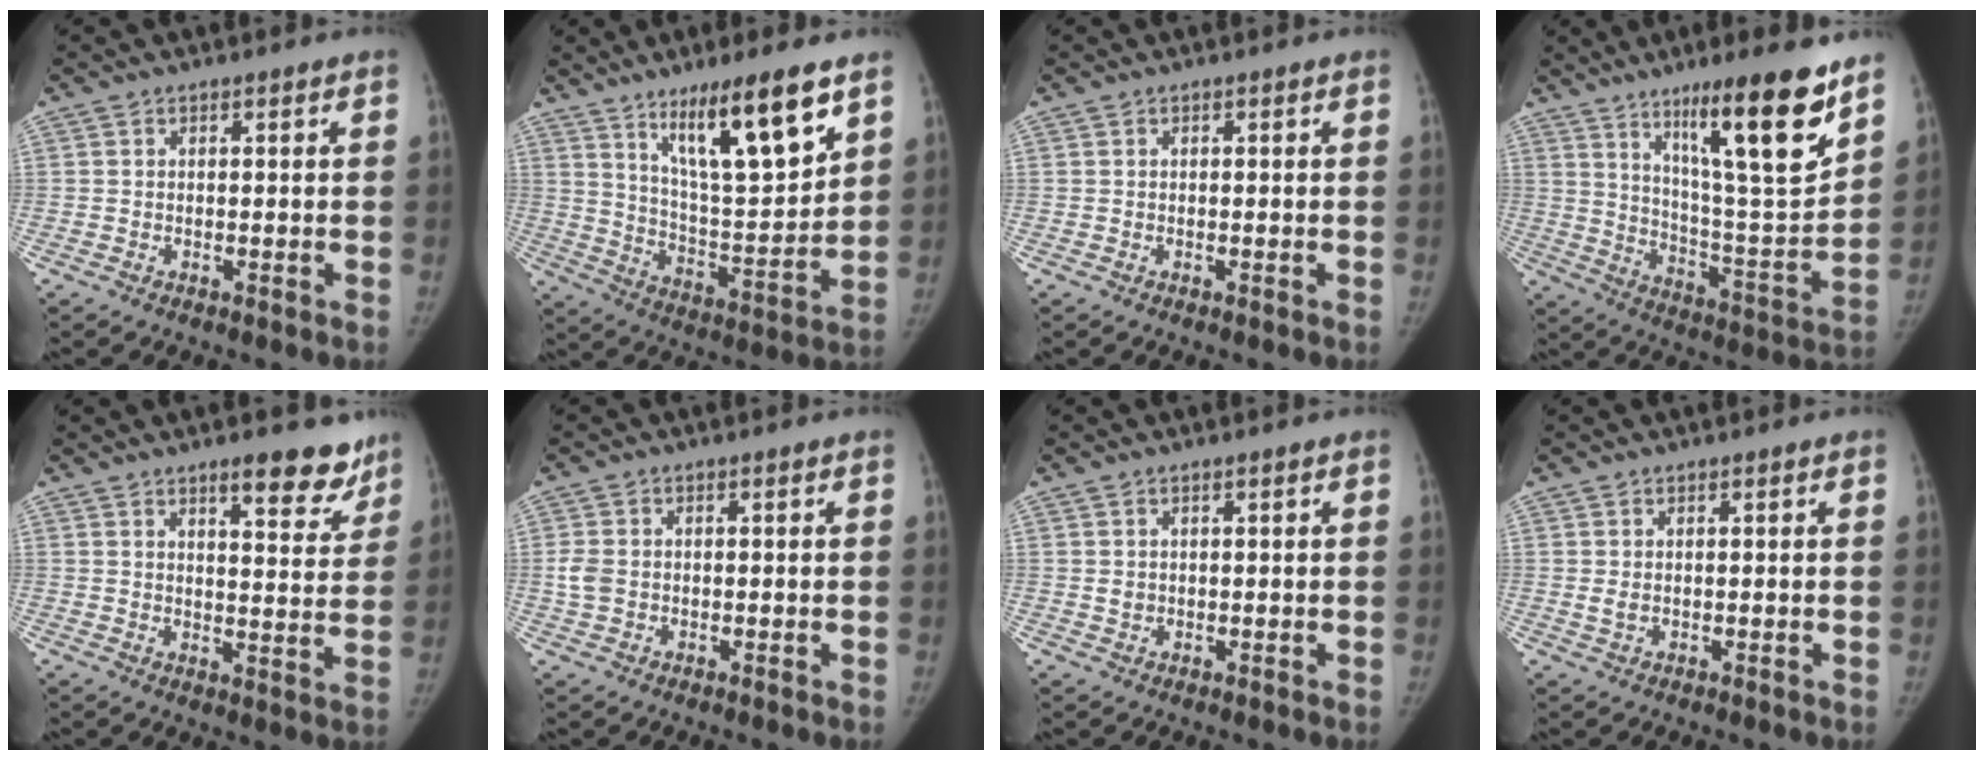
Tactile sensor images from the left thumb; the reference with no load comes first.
{"total": 17.8, "force": [10.6, 3.7, 13.8], "torque": [-0.204, -0.060, 0.192]}
{"total": 0.0}
{"total": 22.7, "force": [13.7, 3.2, 17.8], "torque": [-0.255, -0.073, 0.228]}
{"total": 10.1, "force": [7.4, 3.2, 6.1], "torque": [-0.040, -0.046, 0.099]}
{"total": 3.1, "force": [0.1, 2.4, 1.9], "torque": [-0.042, 0.001, 0.002]}
{"total": 1.3, "force": [0.7, 0.9, 0.7], "torque": [-0.004, -0.005, 0.015]}
{"total": 1.7, "force": [0.6, 0.9, 1.4], "torque": [-0.025, -0.003, 0.016]}